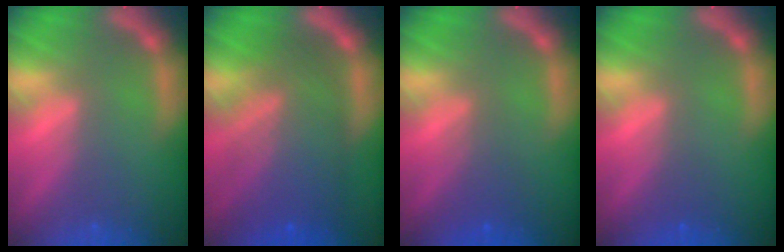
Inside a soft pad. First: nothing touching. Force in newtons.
{"total": 9.5}
{"total": 2.4}
{"total": 1.0}